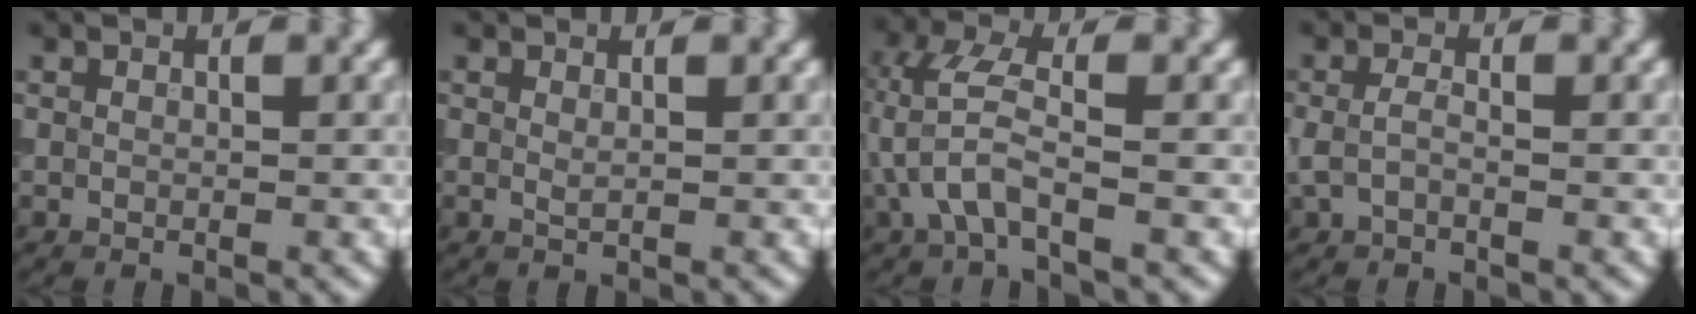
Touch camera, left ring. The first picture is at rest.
{"total": 0.5, "force": [0.3, 0.1, 0.4], "torque": [-0.009, 0.000, 0.006]}
{"total": 4.0, "force": [-1.0, 1.3, 3.7], "torque": [-0.087, 0.010, -0.026]}
{"total": 1.5, "force": [-0.4, 0.7, 1.3], "torque": [-0.034, 0.001, -0.012]}